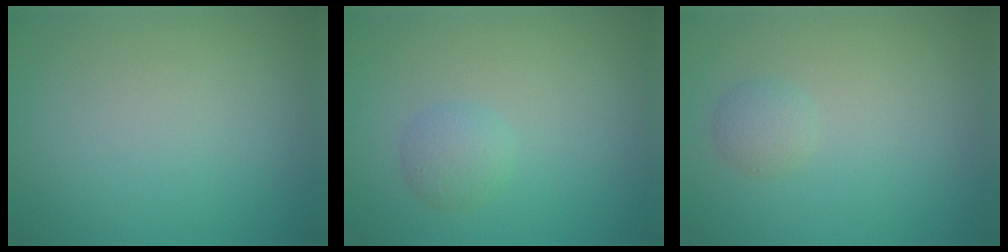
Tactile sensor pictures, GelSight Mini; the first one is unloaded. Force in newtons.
{"total": 1.7, "press": 1.7, "slide": 0.0}
{"total": 1.3, "press": 1.3, "slide": 0.2}